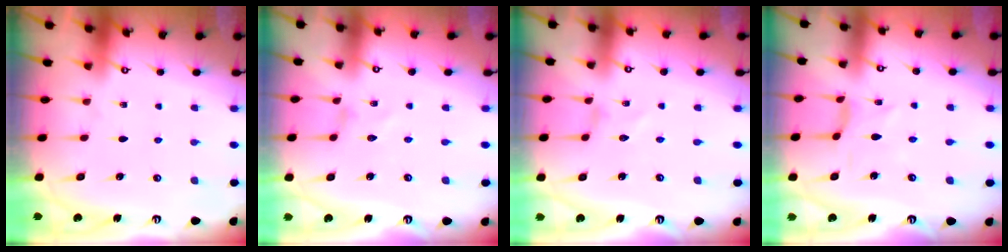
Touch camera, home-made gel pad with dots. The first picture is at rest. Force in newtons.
{"total": 0.0}
{"total": 0.0}
{"total": 1.9, "press": 1.8, "slide": 0.5}